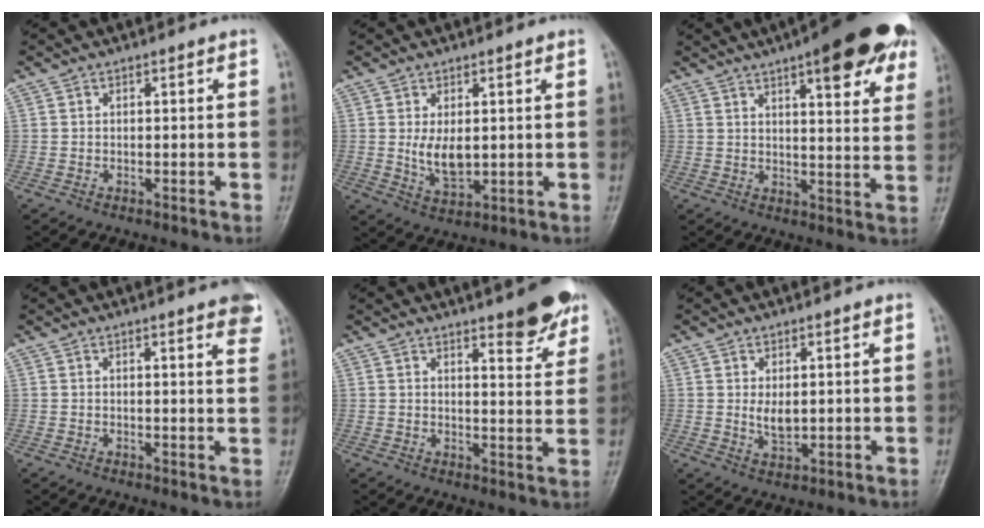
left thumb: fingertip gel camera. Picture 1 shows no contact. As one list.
[{"total": 5.6, "force": [0.7, 3.1, 4.6], "torque": [-0.072, -0.015, 0.023]}, {"total": 19.1, "force": [10.6, 5.4, 14.9], "torque": [-0.172, -0.025, 0.133]}, {"total": 6.4, "force": [4.2, 1.1, 4.7], "torque": [-0.043, -0.010, 0.040]}, {"total": 8.4, "force": [5.8, 2.2, 5.7], "torque": [-0.052, -0.037, 0.075]}, {"total": 3.5, "force": [0.9, 1.8, 2.9], "torque": [-0.045, -0.014, 0.022]}]